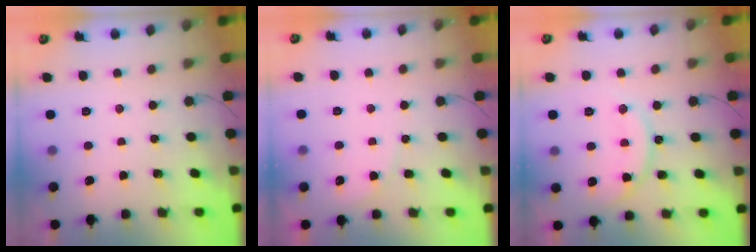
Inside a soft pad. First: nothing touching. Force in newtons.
{"total": 3.9, "press": 3.9, "slide": 0.3}
{"total": 12.4, "press": 12.4, "slide": 0.7}